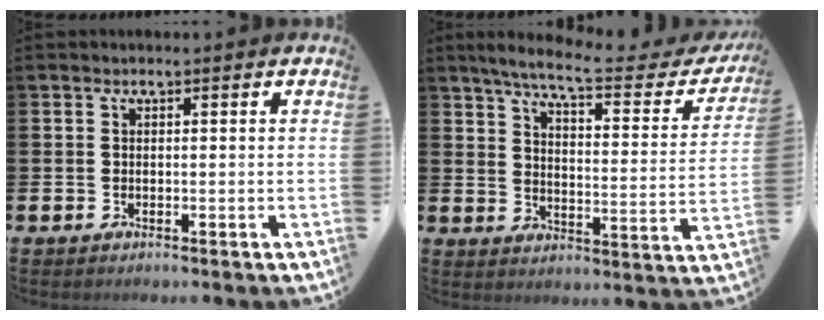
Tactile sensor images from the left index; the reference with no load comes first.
{"total": 7.3, "force": [6.3, 0.7, 3.5], "torque": [-0.089, -0.041, 0.101]}